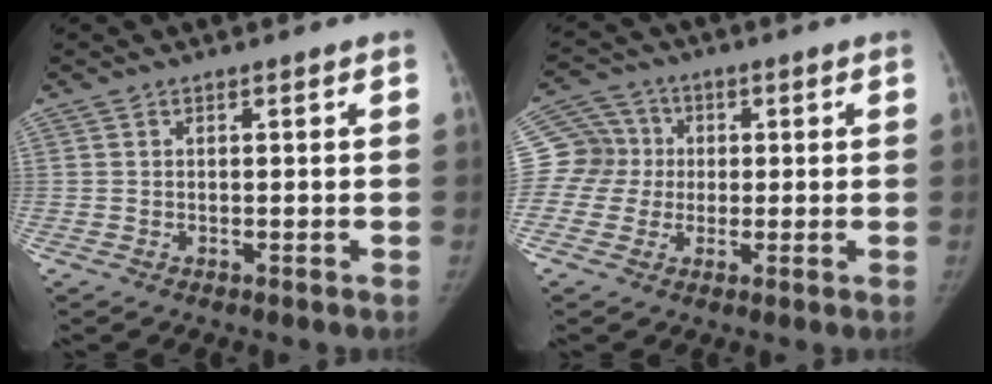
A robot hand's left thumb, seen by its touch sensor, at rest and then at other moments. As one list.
[{"total": 8.2, "force": [0.4, 8.0, 1.3], "torque": [0.008, 0.016, -0.001]}]